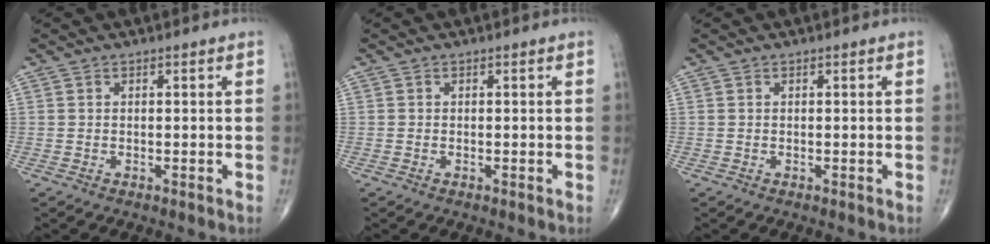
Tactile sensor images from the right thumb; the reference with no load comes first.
{"total": 0.0}
{"total": 0.0}